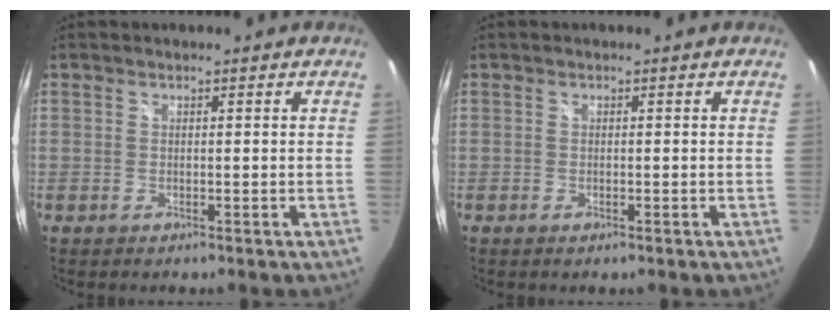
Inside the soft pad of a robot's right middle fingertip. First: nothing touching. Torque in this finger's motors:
{"motor_torque": [-0.54, -0.05, 0.03, -0.01]}